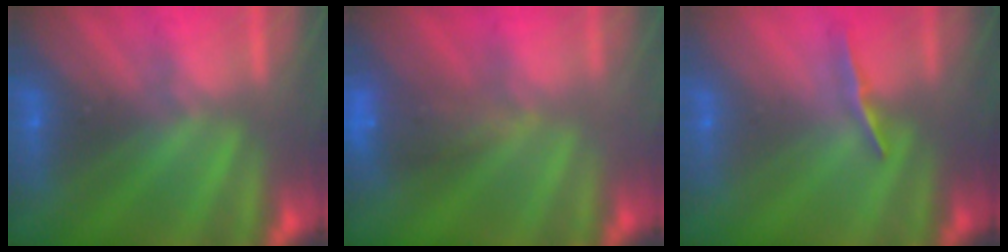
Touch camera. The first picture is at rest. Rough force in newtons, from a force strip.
{"total": 6.3}
{"total": 1.0}